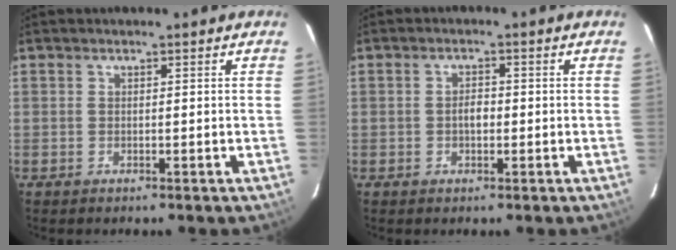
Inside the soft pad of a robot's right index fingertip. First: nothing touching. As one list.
[{"total": 2.1, "force": [-0.4, 1.3, 1.7], "torque": [-0.031, 0.007, -0.008]}]